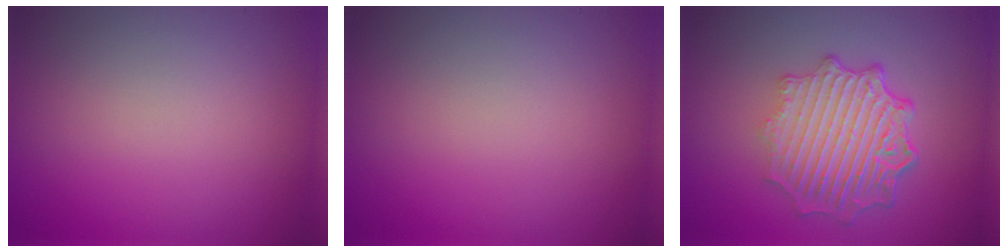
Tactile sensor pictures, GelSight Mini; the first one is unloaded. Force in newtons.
{"total": 0.0}
{"total": 7.2, "press": 5.2, "slide": 4.9}